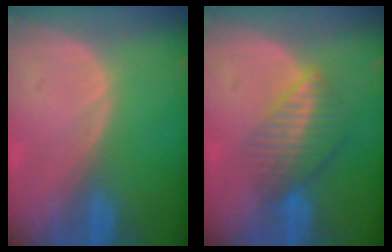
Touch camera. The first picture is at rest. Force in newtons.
{"total": 6.7, "press": 5.8, "slide": 3.4}